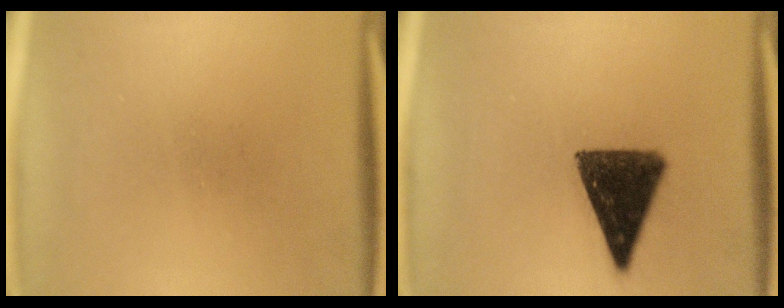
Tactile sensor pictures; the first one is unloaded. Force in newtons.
{"total": 12.4}